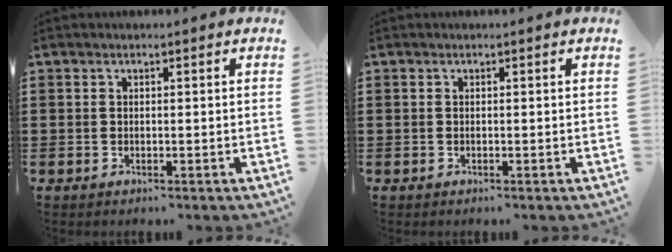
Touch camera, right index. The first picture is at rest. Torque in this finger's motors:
{"motor_torque": [1.12, 1.02, 0.01, 0.00]}